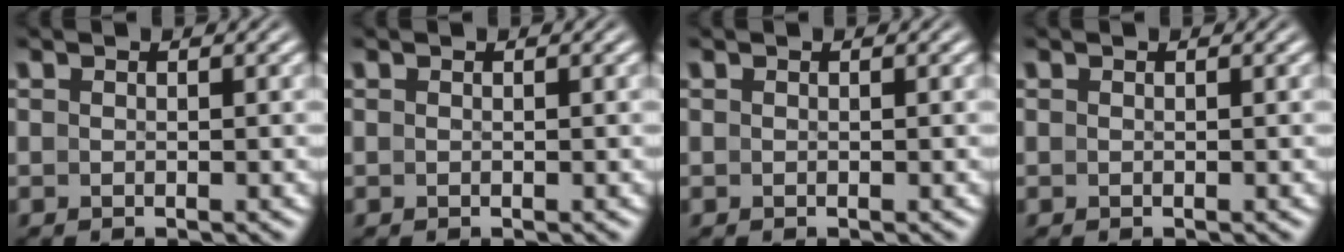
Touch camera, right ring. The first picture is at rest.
{"total": 0.0}
{"total": 0.0}
{"total": 0.0}